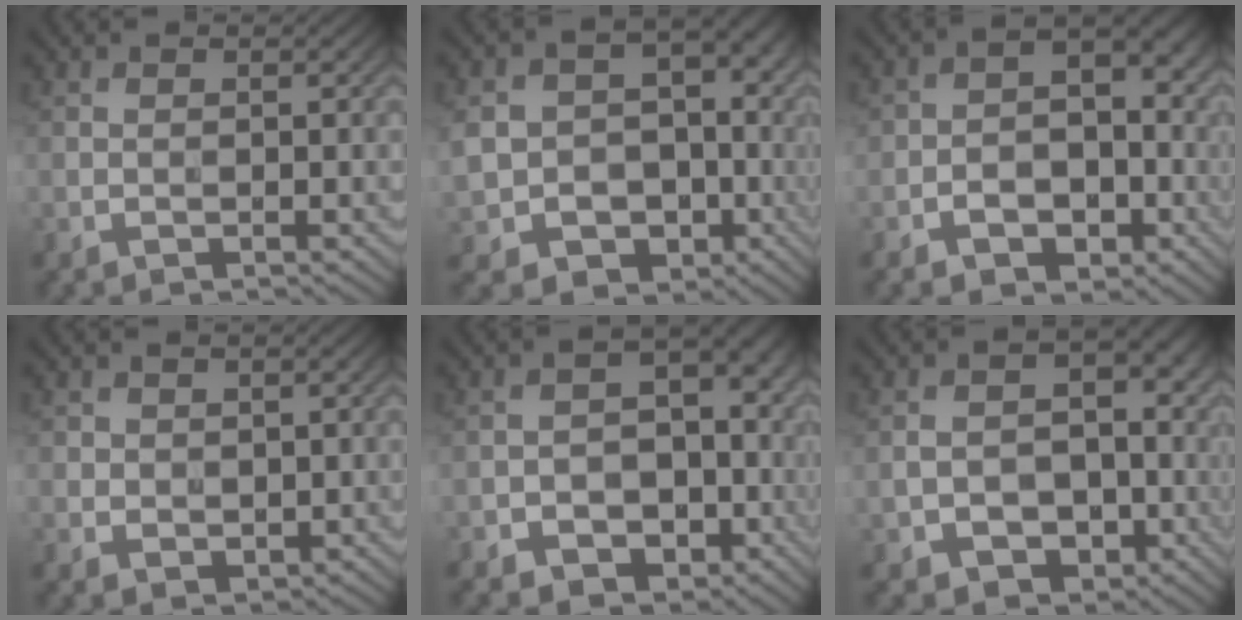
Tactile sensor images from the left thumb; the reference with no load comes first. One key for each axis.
{"total": 16.5, "fx": -3.3, "fy": 14.4, "fz": 7.4, "tx": -0.183, "ty": -0.044, "tz": -0.056}
{"total": 7.7, "fx": -3.0, "fy": 5.6, "fz": 4.3, "tx": -0.049, "ty": -0.009, "tz": -0.050}
{"total": 2.4, "fx": 0.4, "fy": 2.3, "fz": 0.8, "tx": -0.022, "ty": -0.008, "tz": 0.008}
{"total": 9.5, "fx": -3.8, "fy": 7.2, "fz": 4.9, "tx": -0.060, "ty": -0.009, "tz": -0.067}
{"total": 10.2, "fx": -2.9, "fy": 8.0, "fz": 5.5, "tx": -0.078, "ty": -0.021, "tz": -0.051}